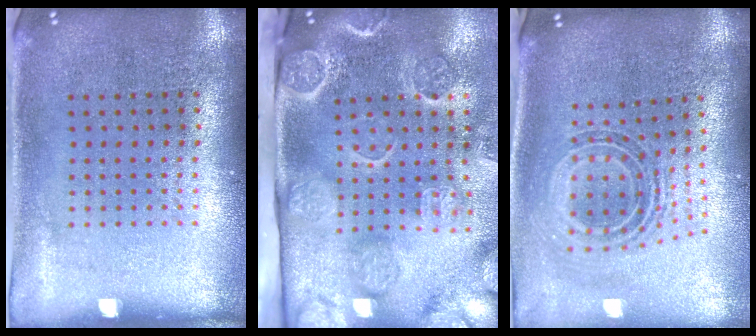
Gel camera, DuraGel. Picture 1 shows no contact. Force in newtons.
{"total": 4.6, "press": 3.5, "slide": 2.9}
{"total": 1.0, "press": 0.9, "slide": 0.5}